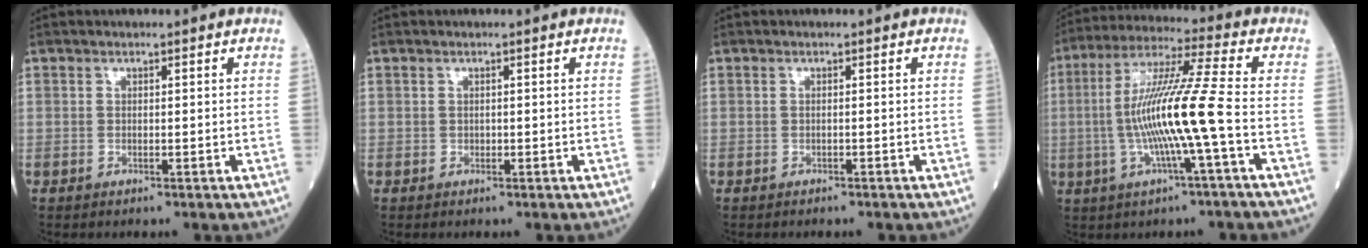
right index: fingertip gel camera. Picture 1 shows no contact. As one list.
[{"total": 0.0}, {"total": 1.4, "force": [-1.2, 0.3, 0.6], "torque": [-0.013, -0.003, -0.013]}, {"total": 13.2, "force": [-2.2, -1.2, 13.0], "torque": [-0.251, 0.007, -0.046]}]